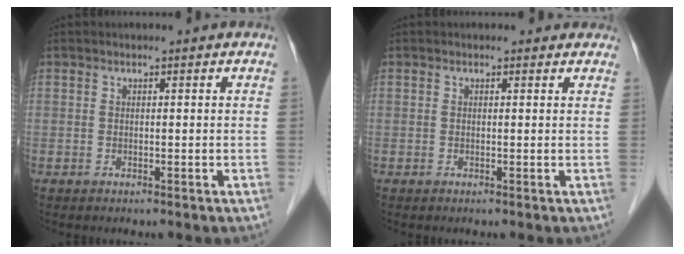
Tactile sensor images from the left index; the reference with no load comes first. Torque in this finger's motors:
{"motor_torque": [1.01, -1.13, 0.05, -0.01]}